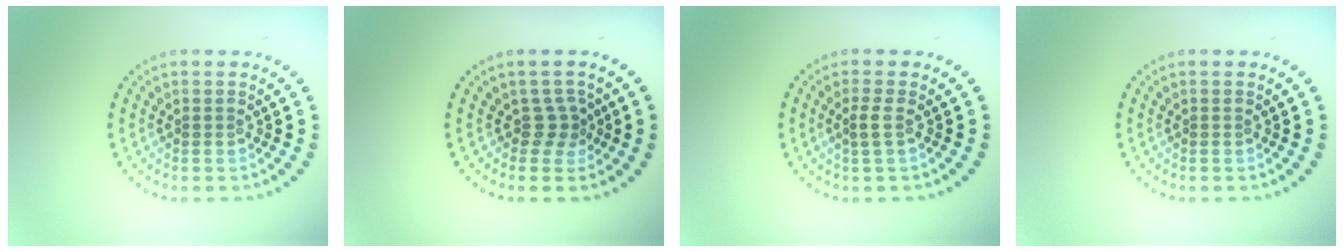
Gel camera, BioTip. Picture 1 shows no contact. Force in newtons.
{"total": 1.8, "press": 1.2, "slide": 1.4}
{"total": 1.1, "press": 0.9, "slide": 0.6}
{"total": 0.0}